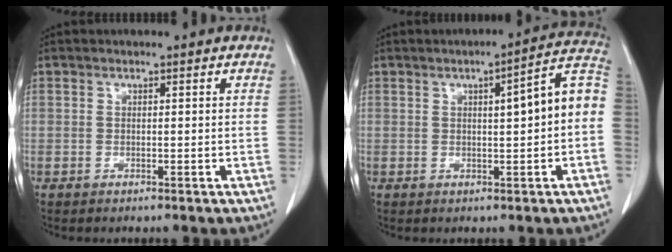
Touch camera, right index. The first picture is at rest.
{"total": 8.6, "force": [0.3, 0.8, 8.6], "torque": [-0.111, 0.025, 0.000]}